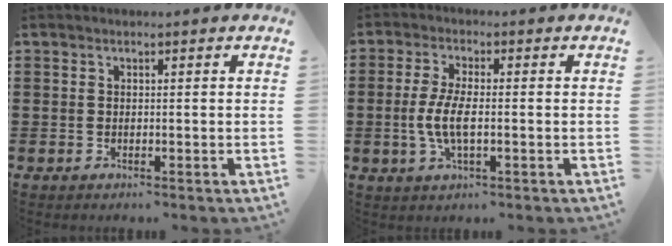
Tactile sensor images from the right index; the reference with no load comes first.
{"total": 5.4, "force": [-0.9, 1.8, 5.0], "torque": [-0.116, -0.003, -0.024]}